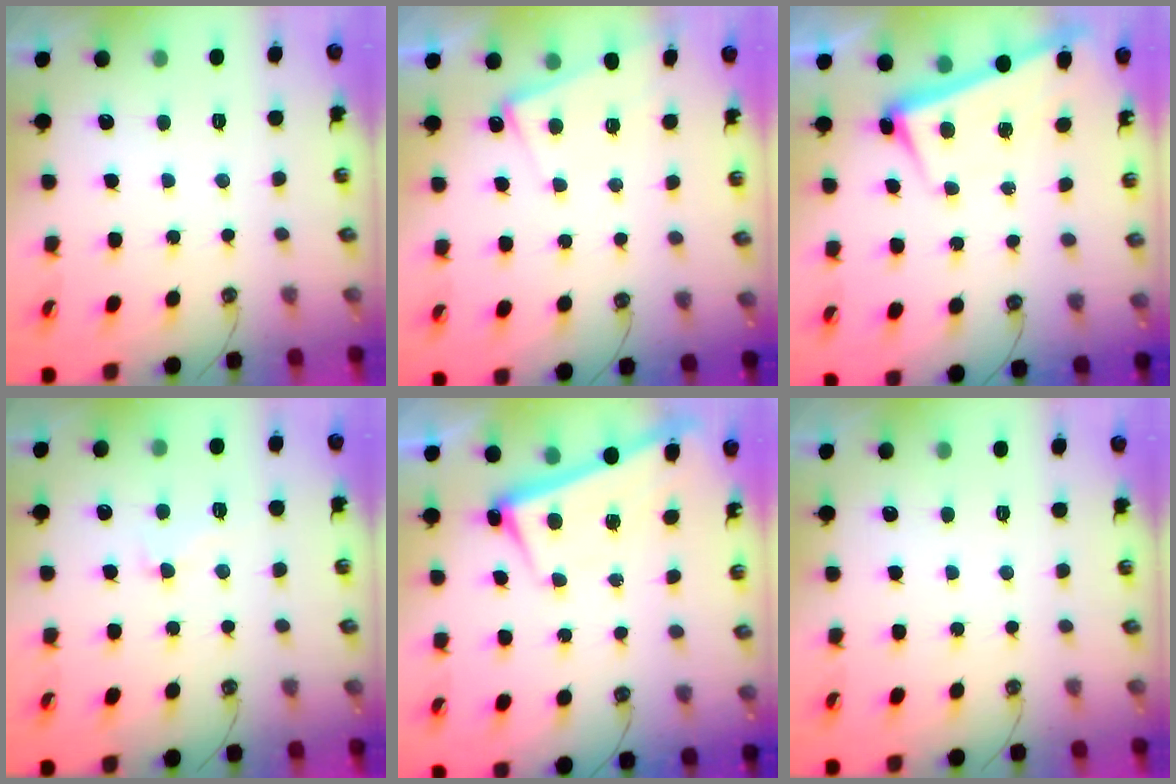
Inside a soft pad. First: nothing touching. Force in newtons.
{"total": 5.4, "press": 5.4, "slide": 0.3}
{"total": 2.5, "press": 2.4, "slide": 0.7}
{"total": 2.3, "press": 2.2, "slide": 0.9}
{"total": 2.7, "press": 2.7, "slide": 0.4}
{"total": 0.0}